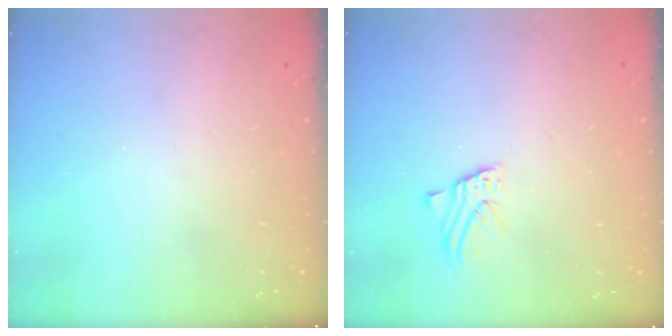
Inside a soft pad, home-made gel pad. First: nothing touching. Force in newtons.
{"total": 1.5, "press": 1.5, "slide": 0.1}